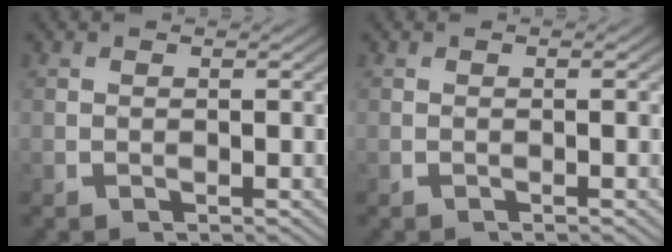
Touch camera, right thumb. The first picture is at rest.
{"total": 0.9, "force": [-0.1, -0.2, 0.8], "torque": [-0.012, 0.009, -0.004]}